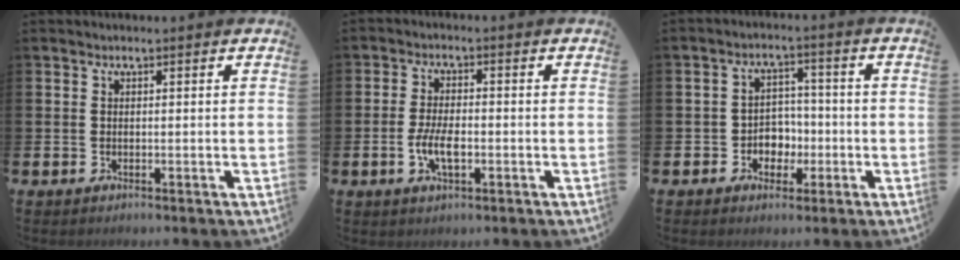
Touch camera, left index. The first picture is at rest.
{"total": 4.3, "force": [-1.0, 1.9, 3.8], "torque": [-0.066, 0.000, -0.020]}
{"total": 3.9, "force": [-1.3, 3.5, 1.2], "torque": [-0.021, 0.001, -0.035]}